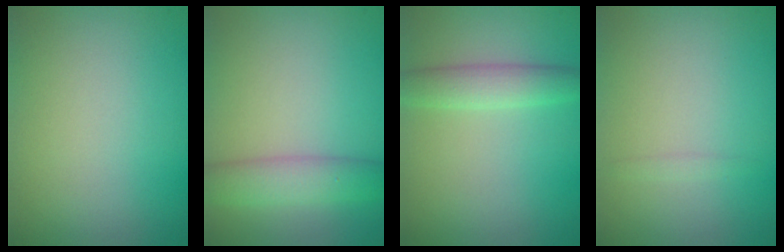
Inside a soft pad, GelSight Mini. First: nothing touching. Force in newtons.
{"total": 3.7, "press": 3.6, "slide": 0.4}
{"total": 2.7, "press": 2.7, "slide": 0.1}
{"total": 0.5, "press": 0.5, "slide": 0.0}